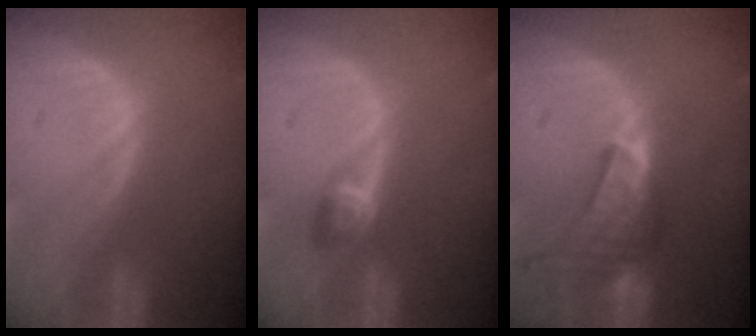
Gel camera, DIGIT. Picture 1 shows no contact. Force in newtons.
{"total": 2.9, "press": 2.6, "slide": 1.4}
{"total": 9.1, "press": 8.2, "slide": 3.9}